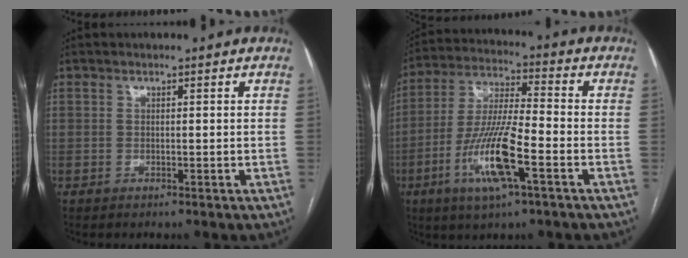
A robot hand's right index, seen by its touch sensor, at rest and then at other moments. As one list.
[{"total": 13.4, "force": [-5.1, 1.9, 12.2], "torque": [-0.248, -0.010, -0.095]}]